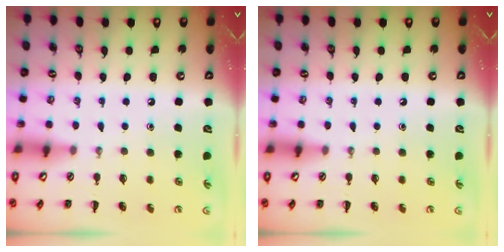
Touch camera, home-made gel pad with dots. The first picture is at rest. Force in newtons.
{"total": 0.0}